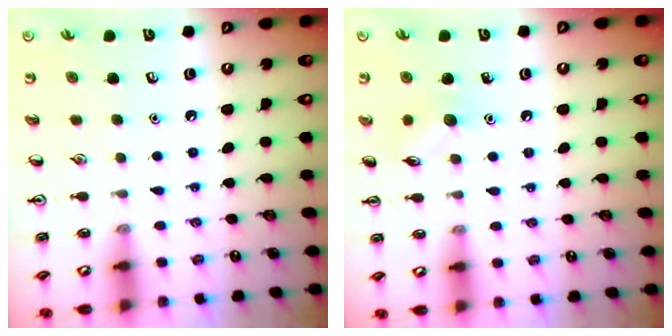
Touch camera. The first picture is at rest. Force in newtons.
{"total": 6.6, "press": 6.5, "slide": 1.4}